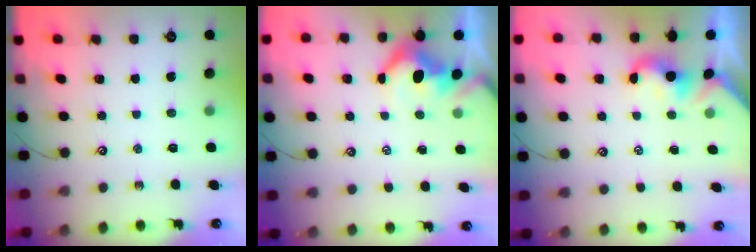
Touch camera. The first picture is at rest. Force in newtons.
{"total": 2.0, "press": 1.8, "slide": 0.9}
{"total": 2.1, "press": 2.0, "slide": 0.4}